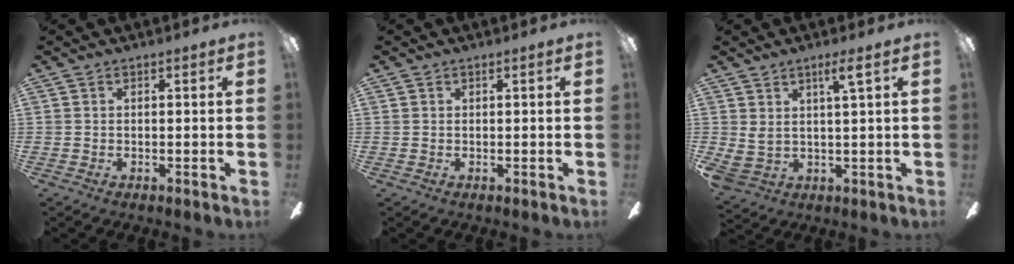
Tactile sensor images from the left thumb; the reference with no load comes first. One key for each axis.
{"total": 0.0}
{"total": 5.5, "fx": 3.4, "fy": 1.5, "fz": 4.1, "tx": -0.075, "ty": -0.014, "tz": 0.060}